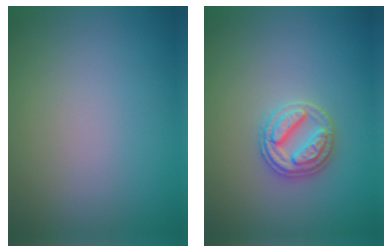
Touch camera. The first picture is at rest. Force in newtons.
{"total": 2.8, "press": 2.8, "slide": 0.2}